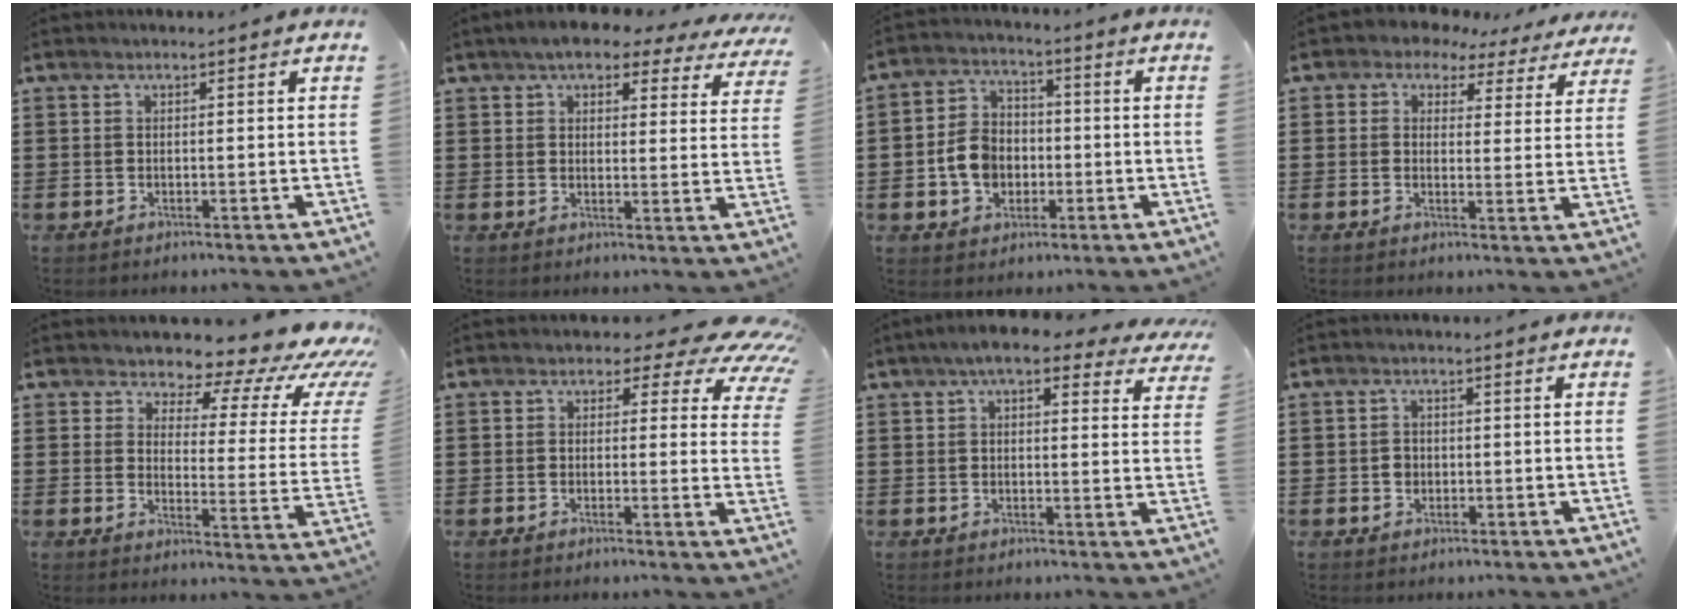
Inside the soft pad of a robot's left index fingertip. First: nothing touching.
{"total": 5.6, "force": [4.8, 1.7, 2.4], "torque": [-0.057, -0.011, 0.086]}
{"total": 7.0, "force": [-1.3, 5.8, 3.7], "torque": [-0.097, 0.011, -0.028]}
{"total": 3.2, "force": [2.4, 2.0, 0.6], "torque": [-0.031, -0.013, 0.038]}
{"total": 7.2, "force": [5.4, 2.9, 3.8], "torque": [-0.067, -0.045, 0.090]}
{"total": 4.4, "force": [2.6, 2.4, 2.6], "torque": [-0.043, -0.018, 0.038]}
{"total": 6.2, "force": [4.7, 1.6, 3.7], "torque": [-0.077, -0.003, 0.082]}
{"total": 1.6, "force": [-0.1, 1.5, 0.6], "torque": [-0.015, 0.006, -0.005]}